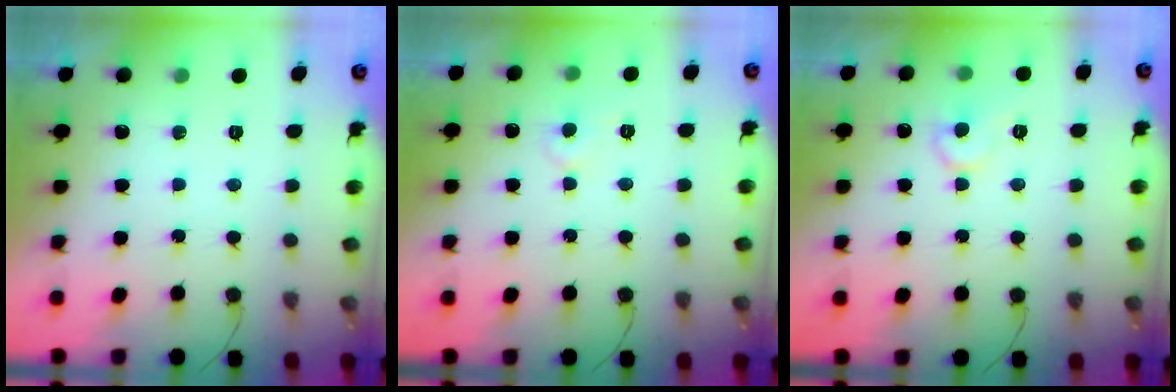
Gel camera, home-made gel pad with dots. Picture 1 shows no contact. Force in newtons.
{"total": 3.8, "press": 3.8, "slide": 0.5}
{"total": 8.2, "press": 8.1, "slide": 0.8}